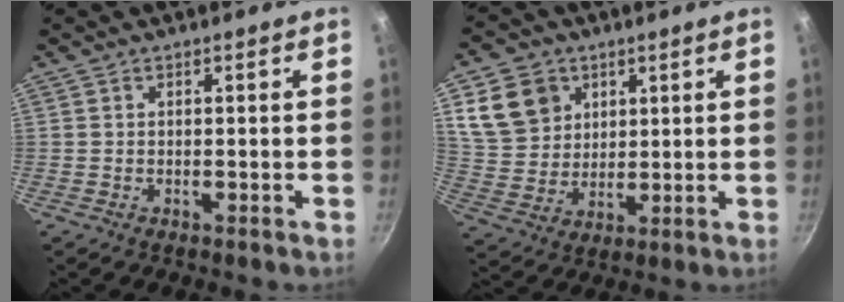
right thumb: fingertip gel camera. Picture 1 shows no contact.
{"total": 11.8, "force": [4.6, 9.7, 4.9], "torque": [-0.068, -0.009, 0.098]}